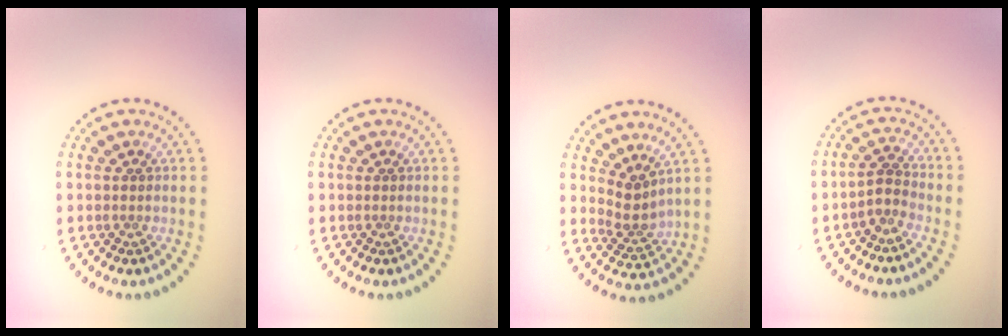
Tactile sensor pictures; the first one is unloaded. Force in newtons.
{"total": 0.0}
{"total": 2.7, "press": 1.9, "slide": 1.9}
{"total": 1.9, "press": 1.3, "slide": 1.4}